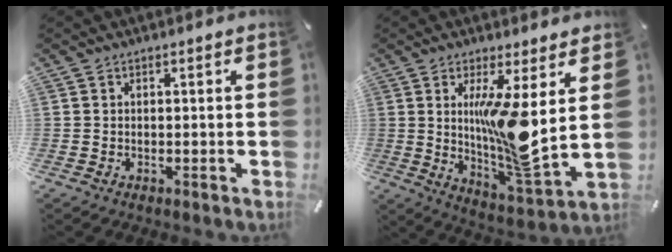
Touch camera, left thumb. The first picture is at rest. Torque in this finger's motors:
{"motor_torque": [2.54, 2.47, 2.30, -0.47, 0.46]}